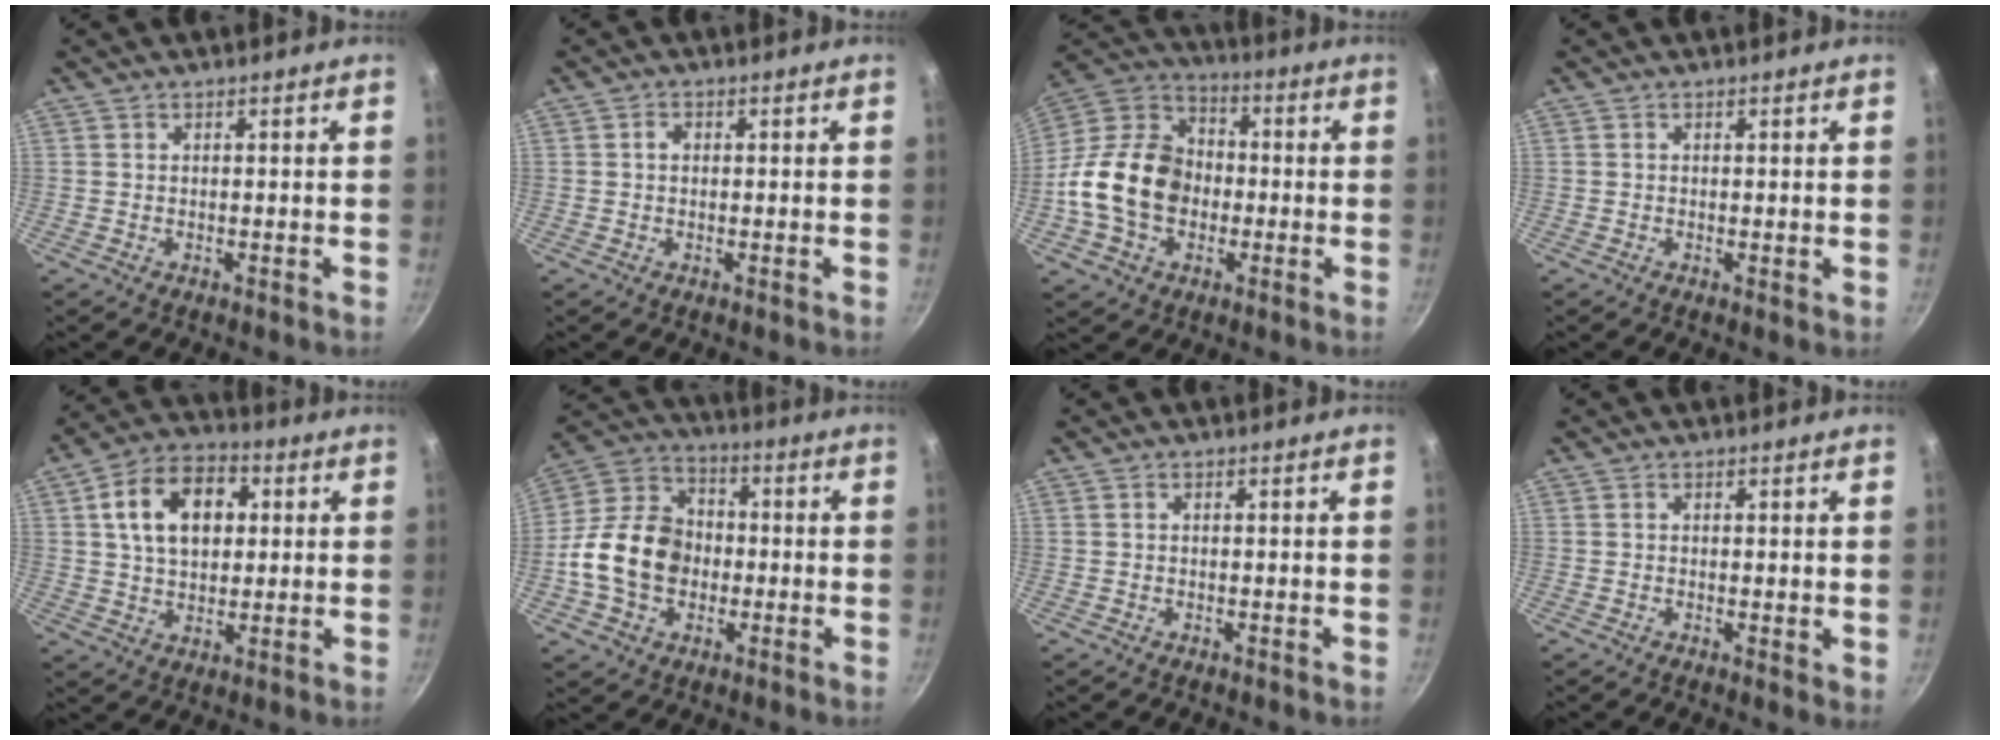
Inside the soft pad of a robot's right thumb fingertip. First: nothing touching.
{"total": 1.4, "force": [0.2, 1.1, 0.9], "torque": [-0.016, 0.005, 0.003]}
{"total": 17.7, "force": [-2.8, 13.6, 11.0], "torque": [-0.172, 0.039, -0.064]}
{"total": 0.6, "force": [0.1, 0.2, 0.5], "torque": [-0.008, -0.001, 0.000]}
{"total": 14.0, "force": [3.2, 9.5, 9.8], "torque": [-0.137, 0.013, 0.045]}
{"total": 15.7, "force": [-2.3, 12.2, 9.6], "torque": [-0.145, 0.033, -0.055]}
{"total": 0.0}
{"total": 1.5, "force": [0.3, 0.6, 1.3], "torque": [-0.018, -0.003, 0.003]}